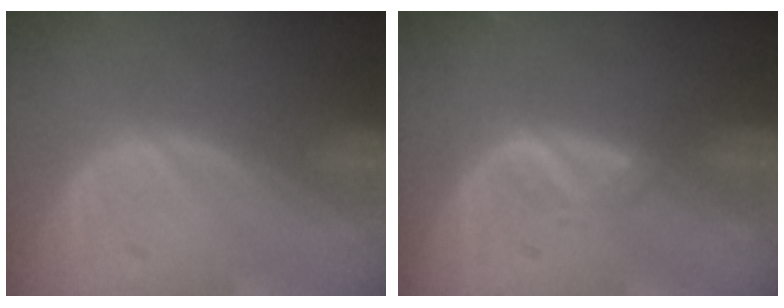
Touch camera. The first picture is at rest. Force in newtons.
{"total": 1.8, "press": 1.7, "slide": 0.3}